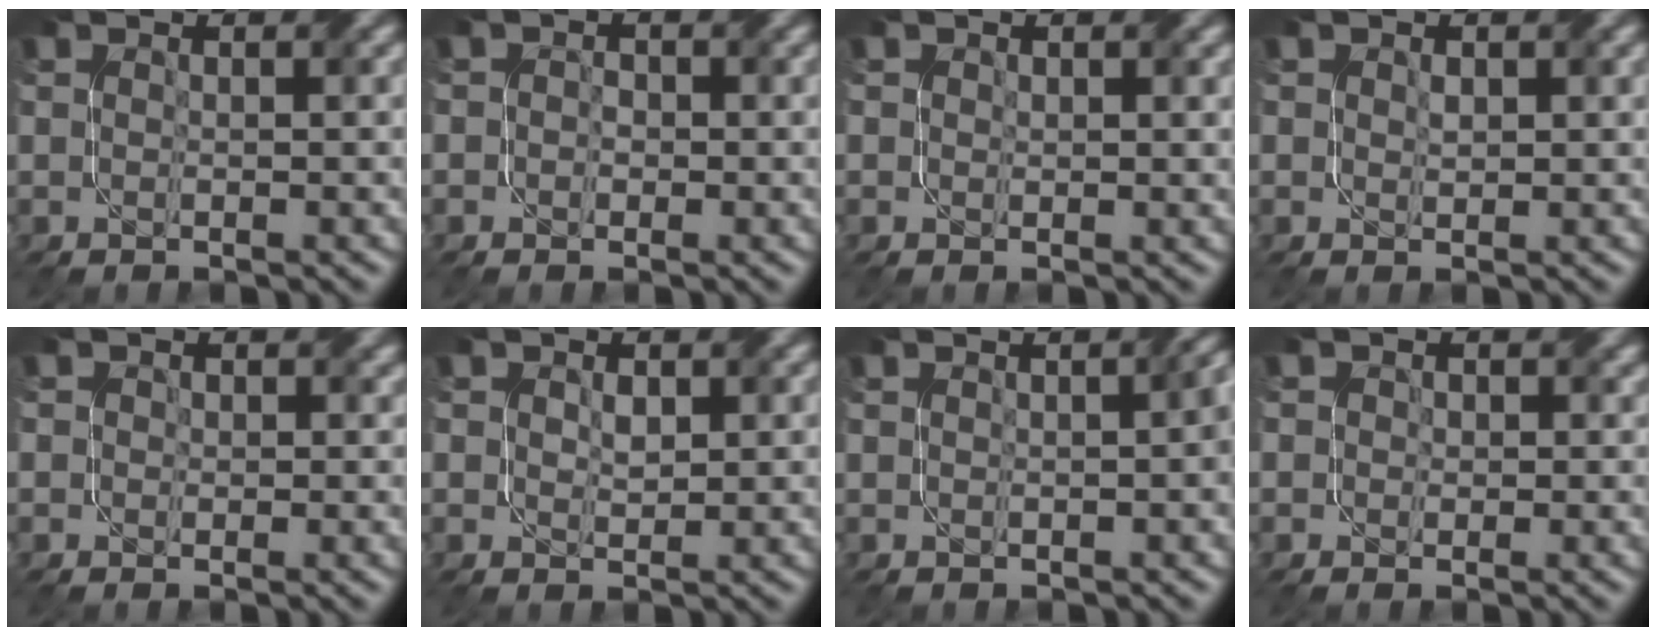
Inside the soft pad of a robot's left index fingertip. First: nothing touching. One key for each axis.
{"total": 1.4, "fx": 0.0, "fy": 1.3, "fz": 0.5, "tx": -0.001, "ty": -0.002, "tz": -0.006}
{"total": 1.1, "fx": 0.6, "fy": 0.8, "fz": 0.5, "tx": -0.006, "ty": -0.004, "tz": 0.012}
{"total": 1.1, "fx": 0.4, "fy": 0.8, "fz": 0.6, "tx": -0.009, "ty": -0.004, "tz": 0.012}
{"total": 1.9, "fx": 0.6, "fy": 1.7, "fz": 0.6, "tx": -0.004, "ty": 0.002, "tz": 0.000}
{"total": 1.6, "fx": 0.5, "fy": 1.2, "fz": 1.0, "tx": -0.017, "ty": -0.005, "tz": 0.013}
{"total": 2.8, "fx": 0.2, "fy": 0.9, "fz": 2.6, "tx": -0.015, "ty": 0.013, "tz": 0.004}
{"total": 2.3, "fx": 0.7, "fy": 2.0, "fz": 0.7, "tx": -0.002, "ty": 0.001, "tz": 0.001}